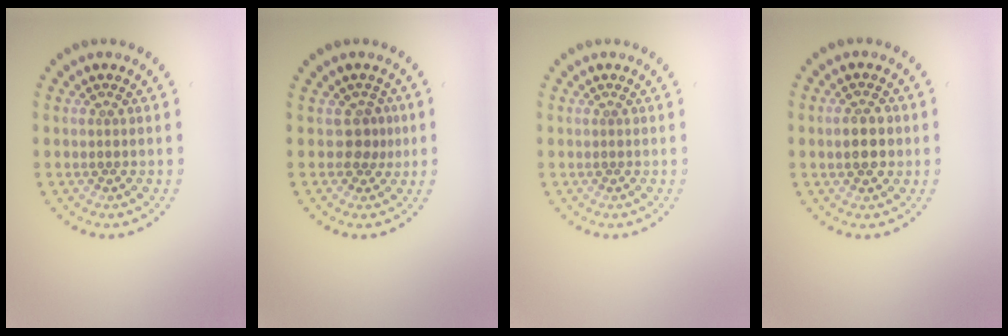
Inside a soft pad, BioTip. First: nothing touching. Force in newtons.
{"total": 1.8, "press": 1.3, "slide": 1.3}
{"total": 0.0}
{"total": 2.7, "press": 2.7, "slide": 0.1}